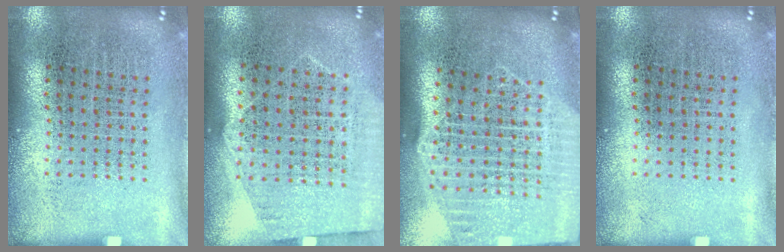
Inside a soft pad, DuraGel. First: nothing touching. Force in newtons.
{"total": 1.3, "press": 1.1, "slide": 0.7}
{"total": 2.6, "press": 2.2, "slide": 1.4}
{"total": 0.0}